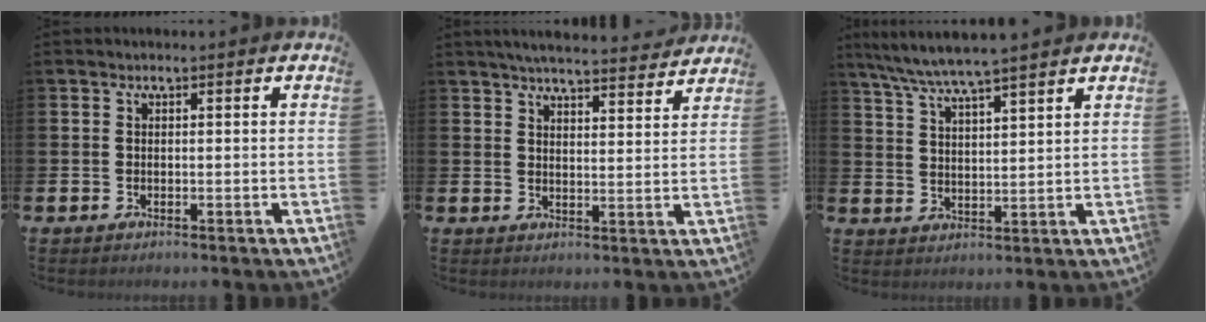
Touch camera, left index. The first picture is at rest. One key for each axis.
{"total": 5.1, "fx": 5.0, "fy": 0.2, "fz": 1.0, "tx": -0.023, "ty": -0.036, "tz": 0.088}
{"total": 6.2, "fx": 5.9, "fy": -0.1, "fz": 2.1, "tx": -0.065, "ty": -0.026, "tz": 0.105}